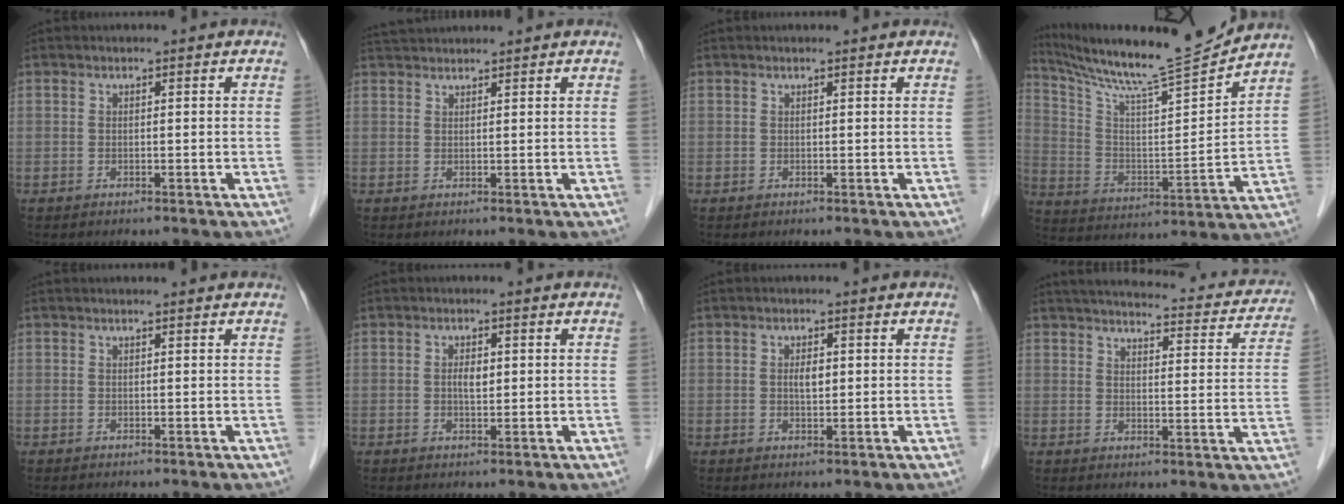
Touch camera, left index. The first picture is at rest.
{"total": 3.8, "force": [3.7, 0.0, 0.8], "torque": [-0.016, 0.034, 0.070]}
{"total": 1.2, "force": [1.1, 0.0, 0.3], "torque": [-0.010, 0.010, 0.015]}
{"total": 17.2, "force": [15.7, -0.9, 6.8], "torque": [-0.129, -0.022, 0.264]}
{"total": 1.5, "force": [1.4, 0.0, 0.4], "torque": [-0.009, 0.011, 0.019]}
{"total": 2.0, "force": [0.3, 0.9, 1.8], "torque": [-0.033, 0.000, 0.005]}
{"total": 2.0, "force": [0.3, 0.8, 1.7], "torque": [-0.032, 0.000, 0.006]}
{"total": 22.5, "force": [20.3, 5.0, 8.2], "torque": [-0.107, -0.010, 0.234]}